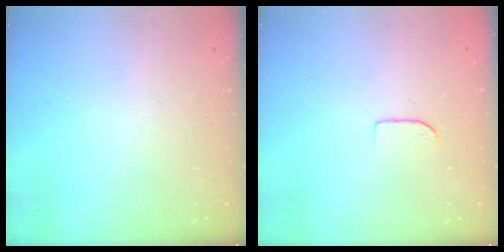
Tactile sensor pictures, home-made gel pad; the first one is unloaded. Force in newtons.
{"total": 5.0, "press": 5.0, "slide": 0.5}